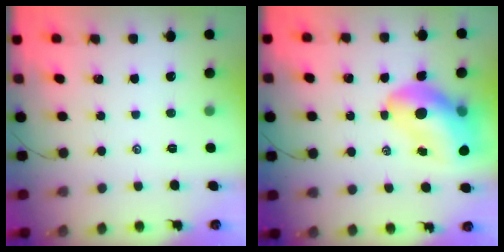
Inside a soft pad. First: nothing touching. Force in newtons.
{"total": 15.7, "press": 15.0, "slide": 4.5}